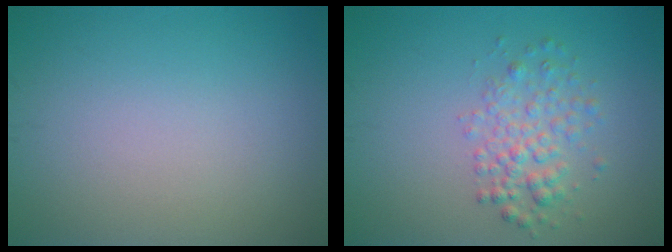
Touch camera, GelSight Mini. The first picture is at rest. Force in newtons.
{"total": 2.8, "press": 2.8, "slide": 0.1}